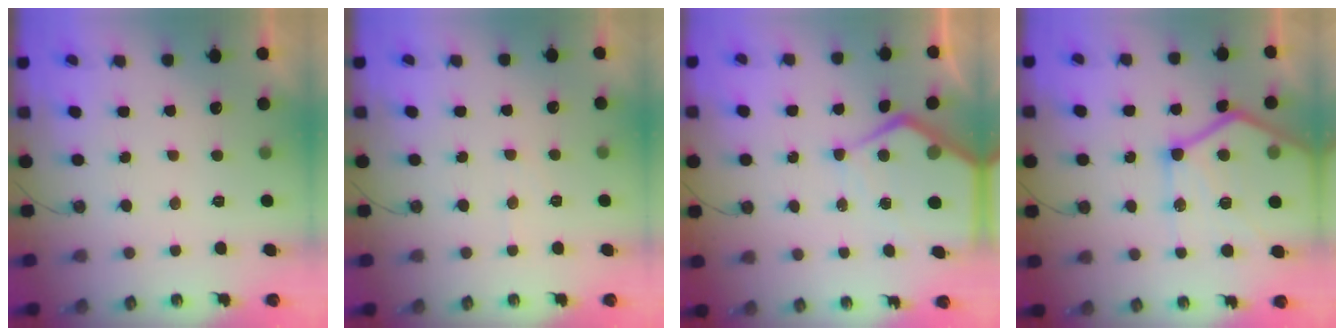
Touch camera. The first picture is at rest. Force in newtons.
{"total": 5.2, "press": 5.2, "slide": 0.8}
{"total": 10.5, "press": 10.5, "slide": 1.1}
{"total": 23.3, "press": 23.2, "slide": 1.8}